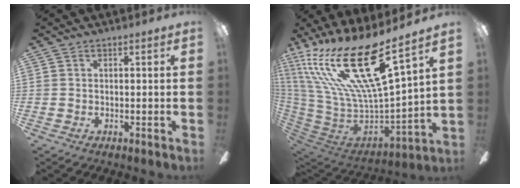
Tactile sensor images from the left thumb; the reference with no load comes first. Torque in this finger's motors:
{"motor_torque": [1.61, -0.54, 1.35, -1.43, 0.86]}